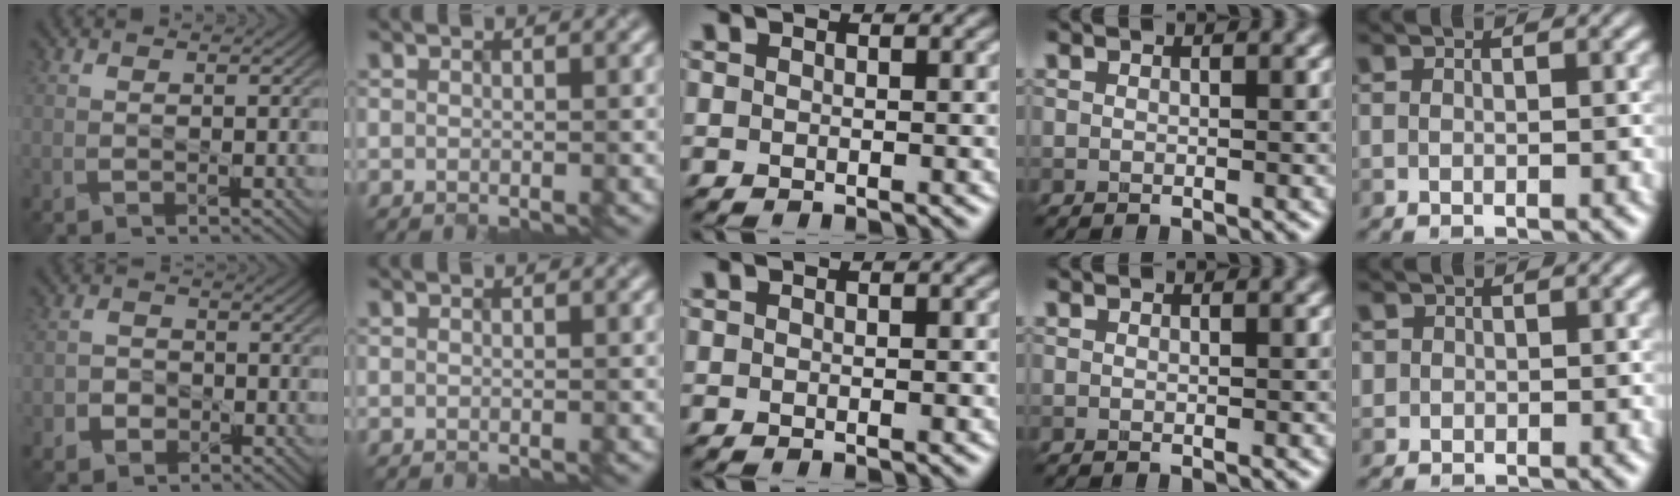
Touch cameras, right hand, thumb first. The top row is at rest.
{"thumb": {"total": 2.6, "force": [-1.2, 2.2, 0.8], "torque": [-0.005, 0.000, -0.028]}, "middle": {"total": 0.6, "force": [-0.2, 0.2, 0.5], "torque": [-0.005, 0.001, -0.003]}, "little": {"total": 0.9, "force": [0.2, 0.9, 0.0], "torque": [-0.006, -0.002, -0.001]}}